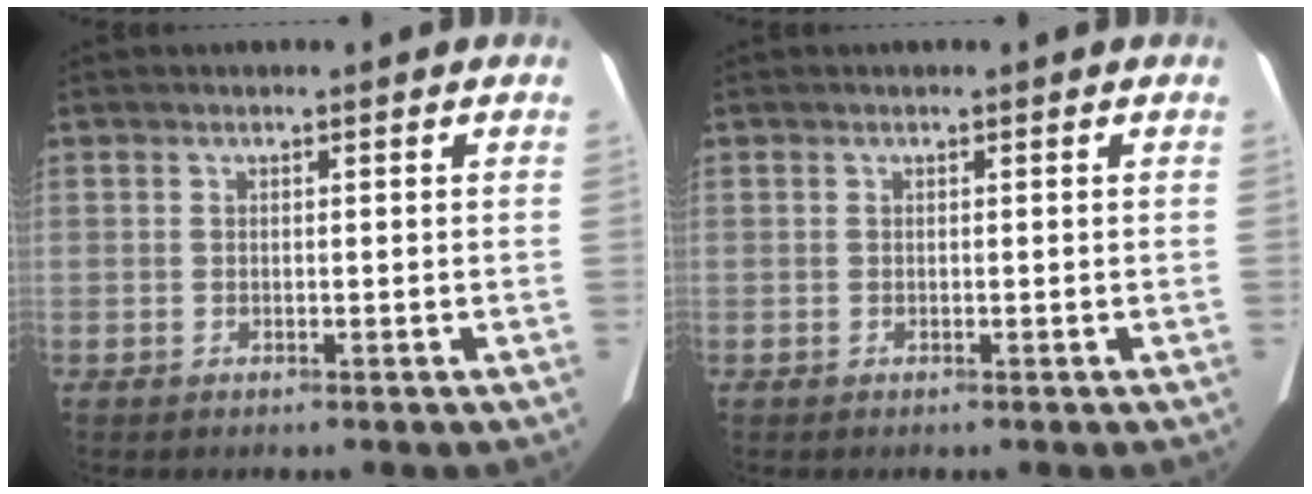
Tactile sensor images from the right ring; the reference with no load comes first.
{"total": 0.0}